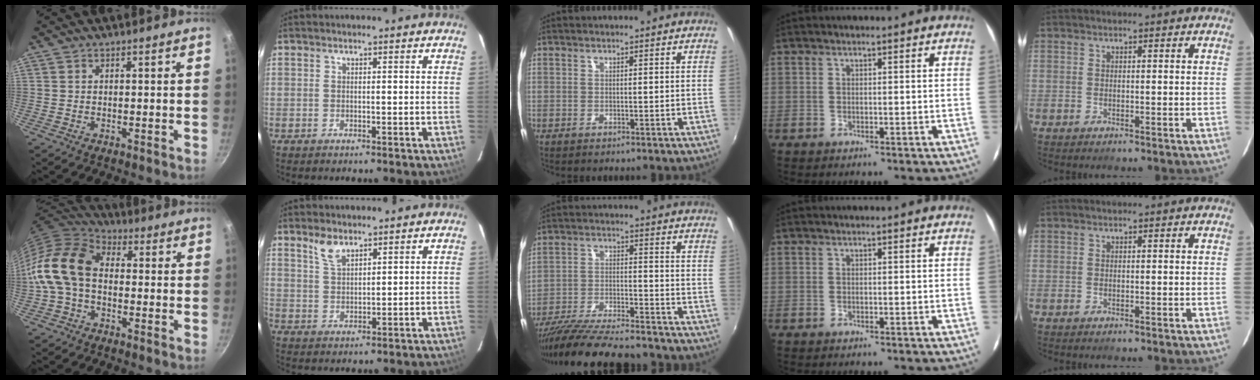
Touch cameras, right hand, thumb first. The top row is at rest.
{"thumb": {"total": 14.5, "force": [-1.0, 10.2, 10.2], "torque": [-0.184, 0.037, -0.042]}, "index": {"total": 4.3, "force": [3.1, 1.7, 2.3], "torque": [-0.045, 0.002, 0.063]}, "middle": {"total": 19.1, "force": [-16.6, 3.0, 9.0], "torque": [-0.176, -0.040, -0.269]}}